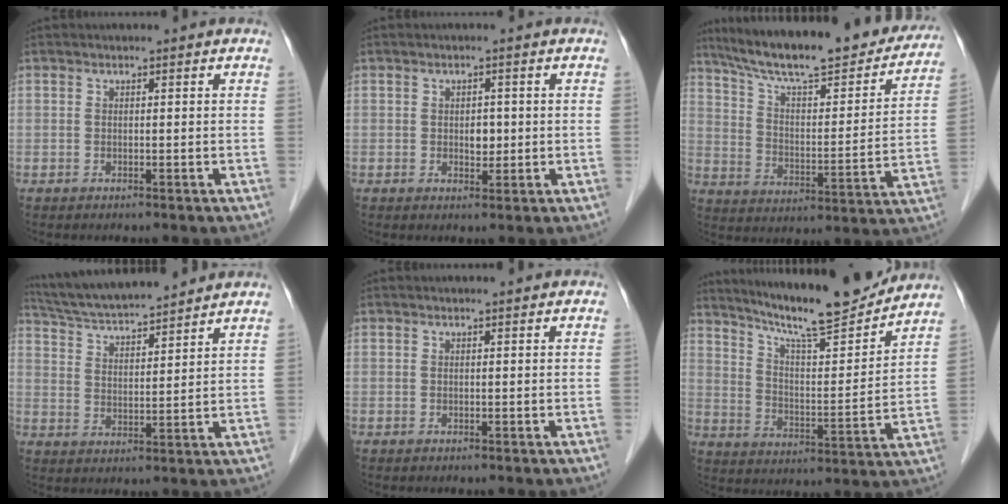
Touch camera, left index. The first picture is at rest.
{"total": 2.1, "force": [0.0, 1.4, 1.5], "torque": [-0.023, 0.000, 0.003]}
{"total": 26.6, "force": [22.7, 4.7, 12.9], "torque": [-0.201, -0.017, 0.316]}
{"total": 13.8, "force": [12.7, 0.8, 5.3], "torque": [-0.100, 0.021, 0.215]}
{"total": 0.5, "force": [0.5, 0.0, 0.1], "torque": [-0.004, 0.003, 0.009]}
{"total": 17.4, "force": [15.8, 0.9, 7.2], "torque": [-0.119, -0.012, 0.242]}